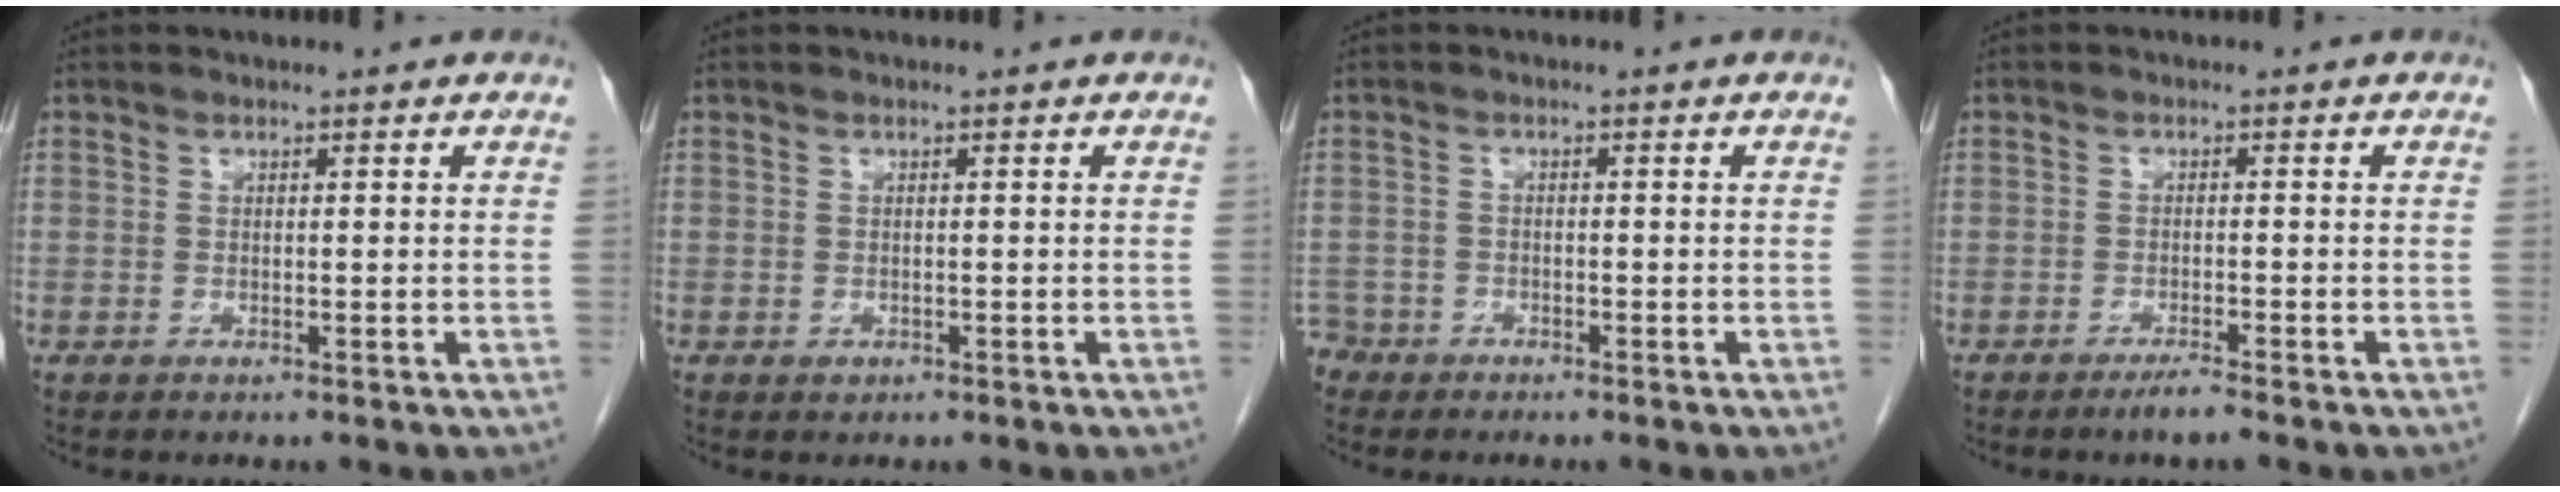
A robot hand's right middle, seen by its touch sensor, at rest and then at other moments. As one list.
[{"total": 0.7, "force": [-0.3, 0.5, 0.3], "torque": [-0.005, 0.001, -0.002]}, {"total": 2.7, "force": [-2.4, 1.3, -0.5], "torque": [0.006, 0.002, -0.049]}, {"total": 2.3, "force": [-1.8, -0.3, 1.4], "torque": [-0.031, -0.006, -0.032]}]